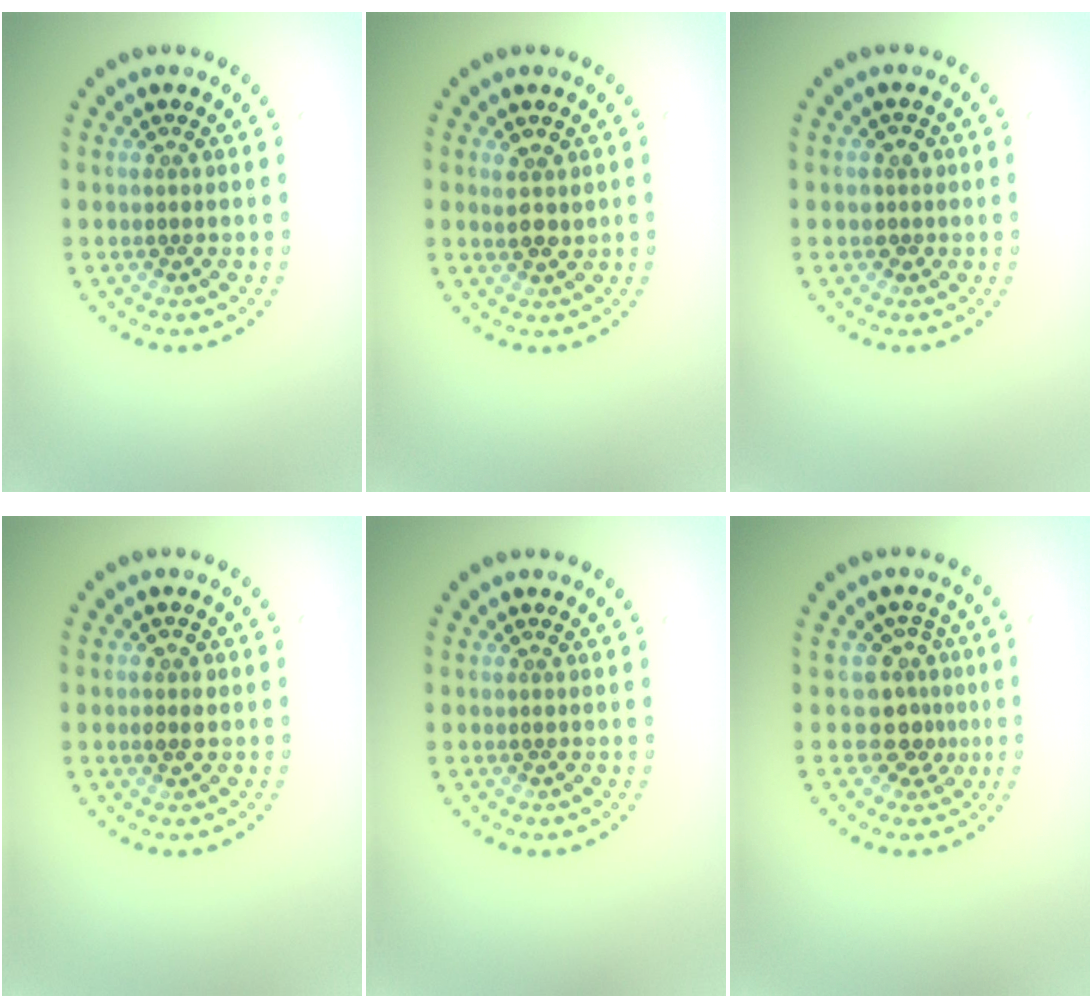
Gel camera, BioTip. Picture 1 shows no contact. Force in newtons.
{"total": 1.8, "press": 1.6, "slide": 0.7}
{"total": 1.3, "press": 1.2, "slide": 0.6}
{"total": 1.5, "press": 1.5, "slide": 0.0}
{"total": 0.0}
{"total": 3.0, "press": 2.3, "slide": 2.0}